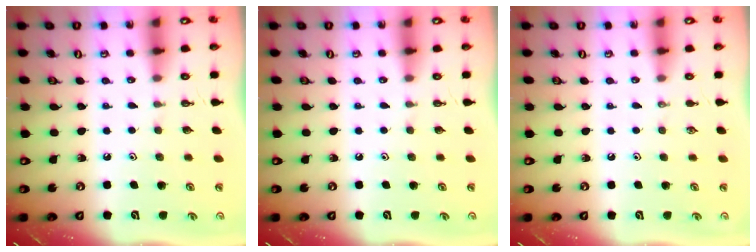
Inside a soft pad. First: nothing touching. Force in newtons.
{"total": 0.0}
{"total": 0.0}